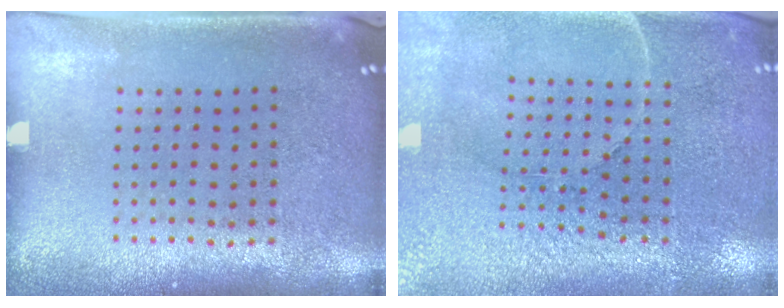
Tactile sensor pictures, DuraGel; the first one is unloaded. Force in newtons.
{"total": 3.1, "press": 3.1, "slide": 0.6}